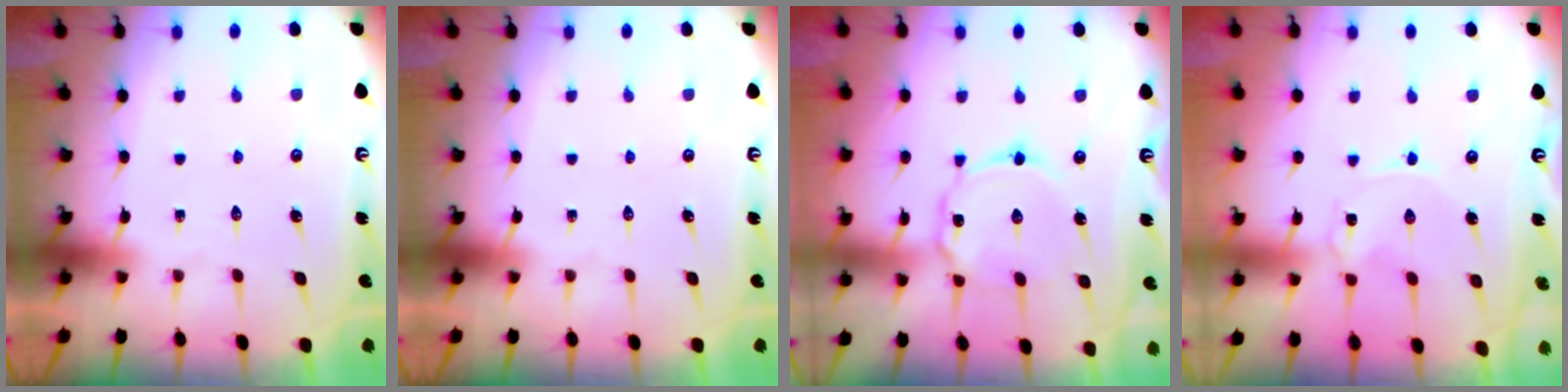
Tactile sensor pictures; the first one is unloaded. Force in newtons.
{"total": 0.0}
{"total": 7.1, "press": 7.0, "slide": 0.7}
{"total": 0.0}